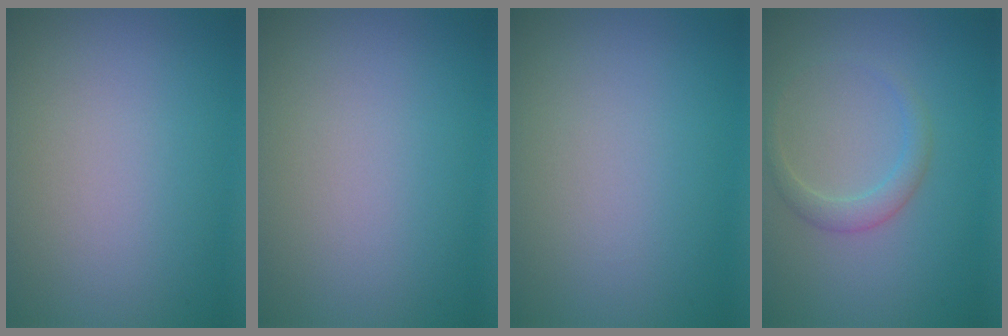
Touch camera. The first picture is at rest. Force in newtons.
{"total": 0.0}
{"total": 0.0}
{"total": 1.9, "press": 1.9, "slide": 0.0}